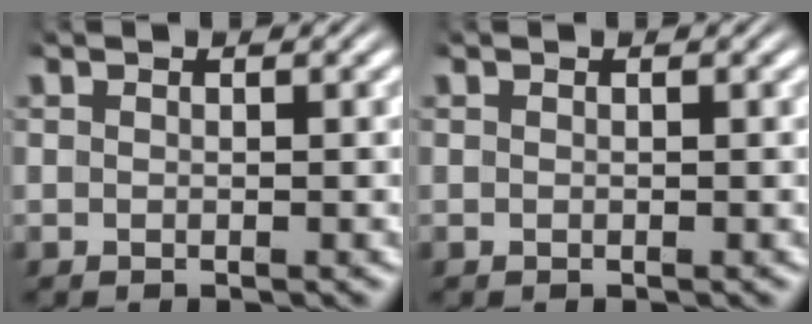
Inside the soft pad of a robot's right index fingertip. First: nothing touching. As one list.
[{"total": 0.0}]